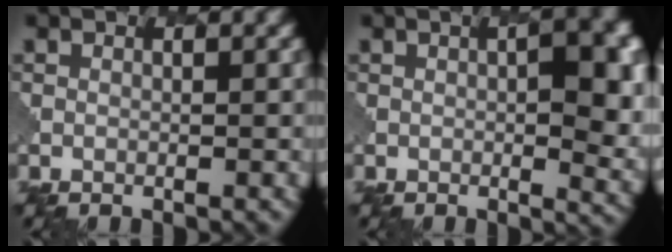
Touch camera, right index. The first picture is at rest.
{"total": 6.6, "force": [0.6, 2.1, 6.2], "torque": [-0.075, -0.002, 0.011]}